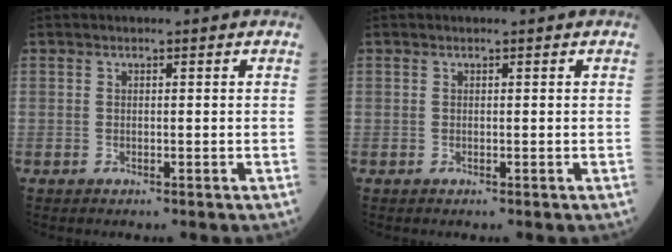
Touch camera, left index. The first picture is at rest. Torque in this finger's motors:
{"motor_torque": [0.00, 0.00, 0.00, 0.00]}